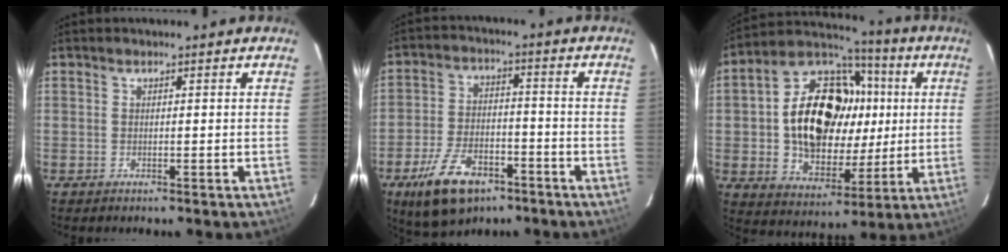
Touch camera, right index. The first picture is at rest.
{"total": 13.6, "force": [-8.2, 7.0, 8.3], "torque": [-0.180, -0.008, -0.137]}
{"total": 22.3, "force": [2.4, 15.5, 15.8], "torque": [-0.303, 0.045, 0.051]}